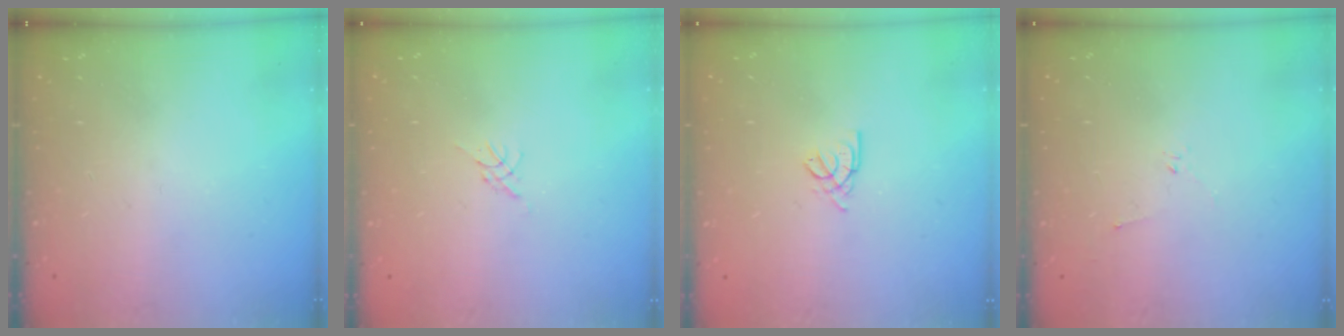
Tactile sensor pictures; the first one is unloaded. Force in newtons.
{"total": 0.0}
{"total": 2.3, "press": 2.3, "slide": 0.5}
{"total": 2.2, "press": 2.1, "slide": 0.7}